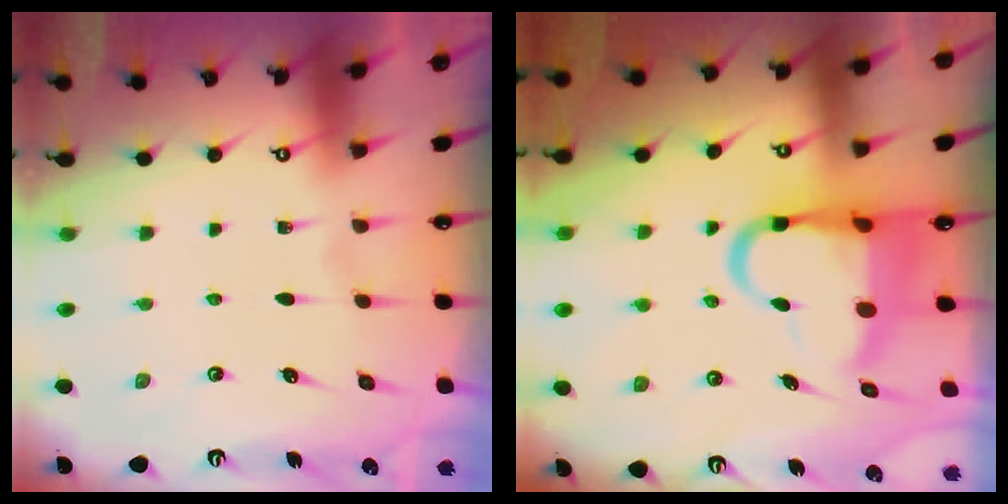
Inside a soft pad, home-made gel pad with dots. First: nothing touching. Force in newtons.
{"total": 11.6, "press": 11.1, "slide": 3.0}